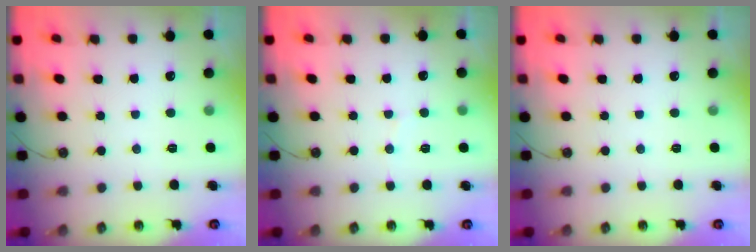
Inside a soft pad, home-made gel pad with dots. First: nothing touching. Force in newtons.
{"total": 3.7, "press": 3.6, "slide": 0.2}
{"total": 0.0}